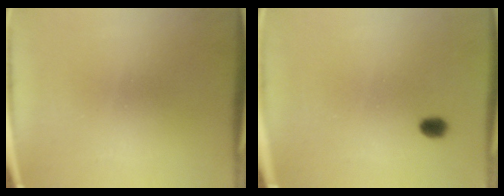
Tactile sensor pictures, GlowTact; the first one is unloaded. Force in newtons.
{"total": 2.7}